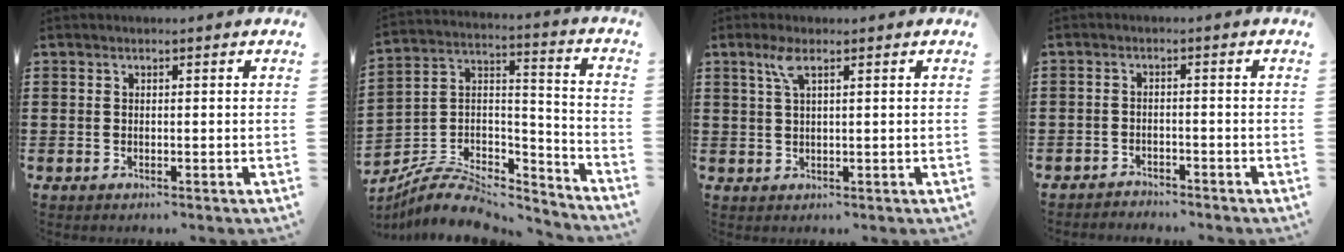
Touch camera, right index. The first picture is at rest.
{"total": 7.7, "force": [-6.3, 3.0, 3.3], "torque": [-0.075, 0.006, -0.126]}
{"total": 3.2, "force": [1.6, 0.7, 2.6], "torque": [-0.057, 0.006, 0.027]}
{"total": 1.9, "force": [-1.8, 0.4, -0.1], "torque": [-0.005, 0.002, -0.042]}